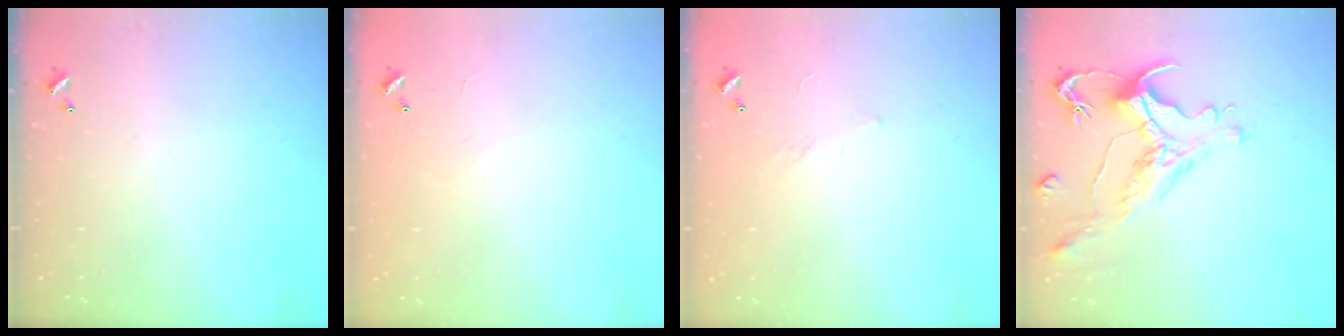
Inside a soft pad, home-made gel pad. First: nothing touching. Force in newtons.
{"total": 8.1, "press": 8.0, "slide": 0.8}
{"total": 6.2, "press": 6.2, "slide": 0.8}
{"total": 1.4, "press": 0.2, "slide": 1.4}